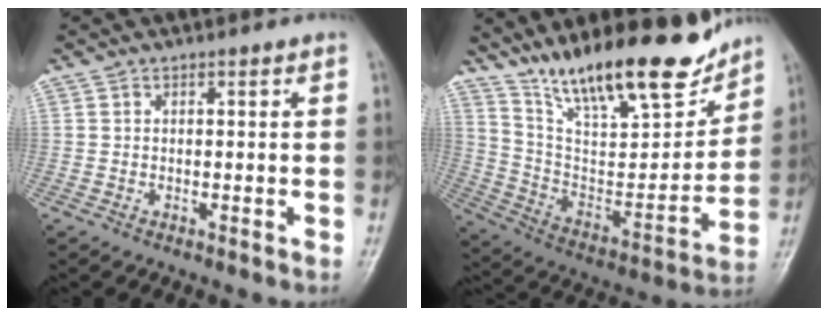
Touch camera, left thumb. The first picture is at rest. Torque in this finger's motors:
{"motor_torque": [0.23, 0.19, 1.43, -1.35, 0.35]}